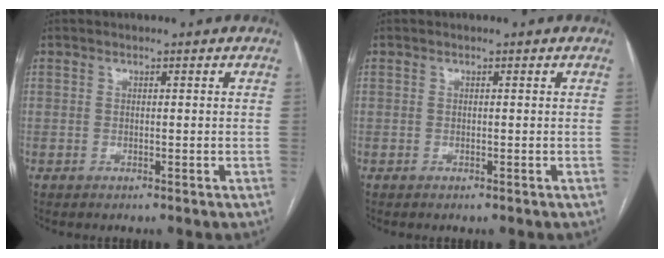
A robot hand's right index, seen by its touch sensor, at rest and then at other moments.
{"total": 0.0}